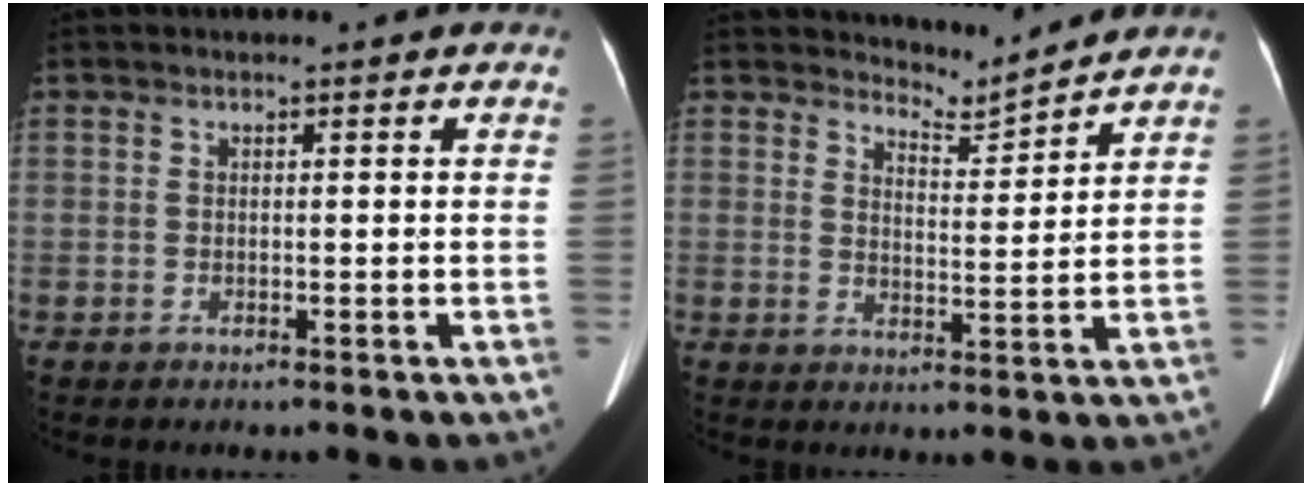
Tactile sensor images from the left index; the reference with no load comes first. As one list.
[{"total": 4.3, "force": [4.2, -0.8, -0.8], "torque": [0.004, -0.032, 0.070]}]